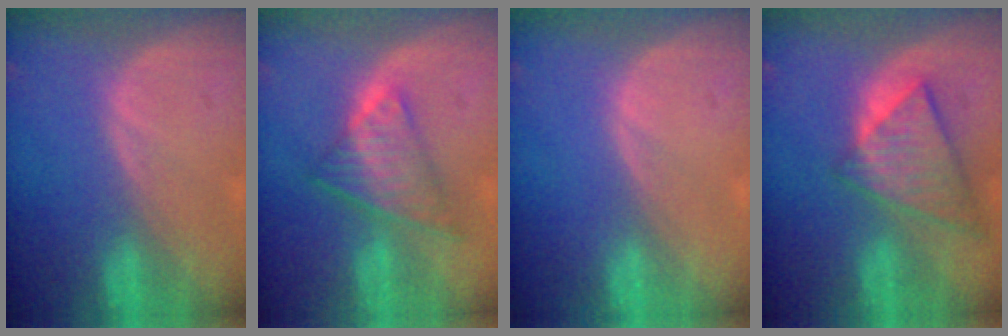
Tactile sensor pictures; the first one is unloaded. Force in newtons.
{"total": 7.6, "press": 6.4, "slide": 4.1}
{"total": 0.0}
{"total": 9.0, "press": 7.8, "slide": 4.4}